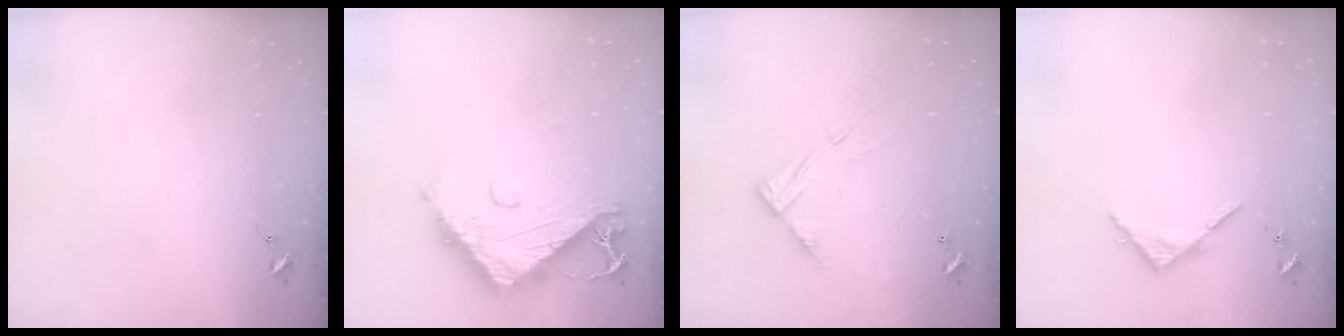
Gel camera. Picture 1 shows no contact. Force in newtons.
{"total": 10.6, "press": 10.5, "slide": 1.1}
{"total": 10.0, "press": 10.0, "slide": 0.5}
{"total": 3.8, "press": 3.8, "slide": 0.4}